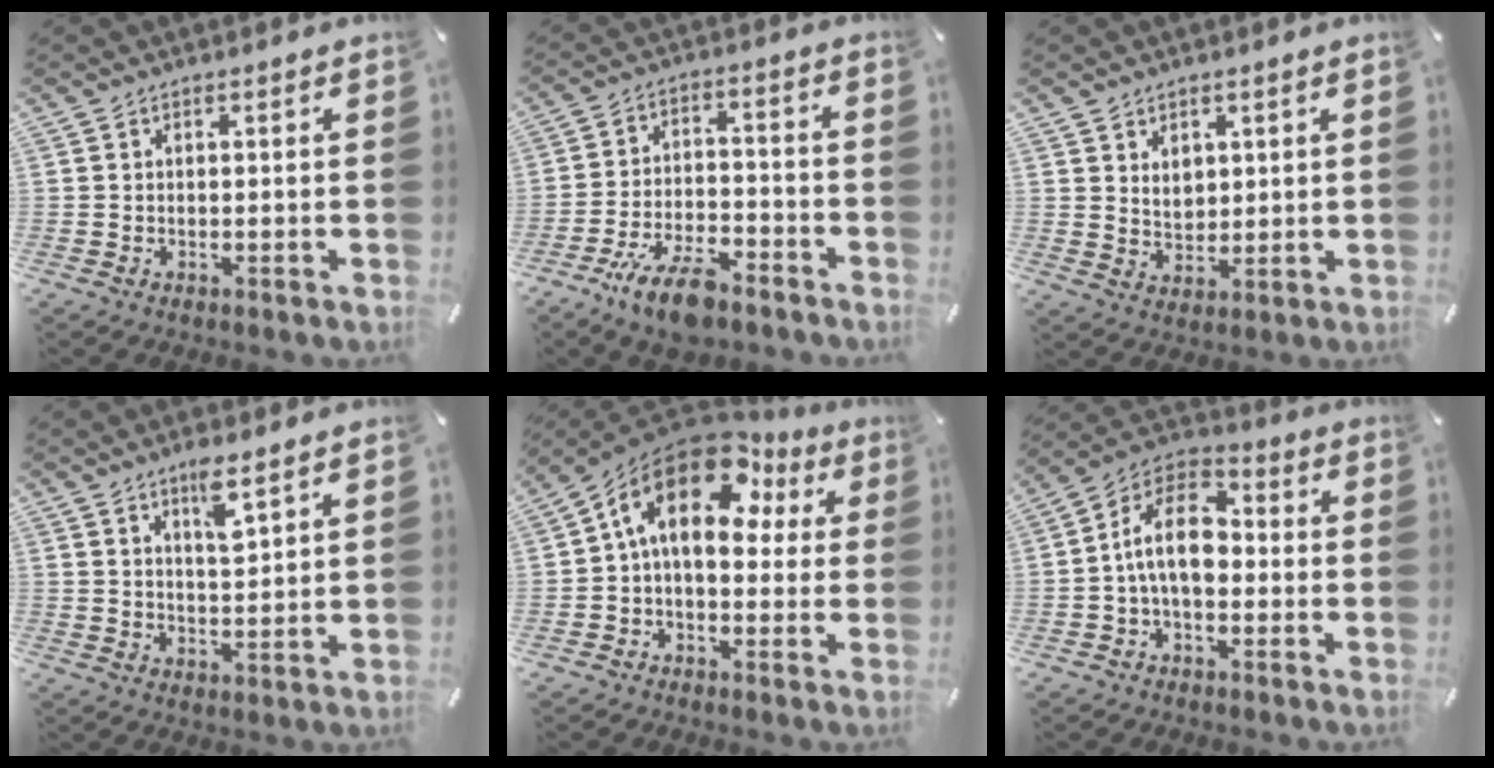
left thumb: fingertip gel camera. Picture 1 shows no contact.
{"total": 11.9, "force": [-8.4, 4.4, 7.1], "torque": [-0.133, 0.047, -0.154]}
{"total": 4.6, "force": [2.2, 3.8, 1.5], "torque": [-0.019, -0.009, 0.037]}
{"total": 6.1, "force": [4.2, 1.6, 4.1], "torque": [-0.059, -0.025, 0.067]}
{"total": 15.7, "force": [4.6, 9.6, 11.6], "torque": [-0.212, -0.011, 0.074]}
{"total": 12.7, "force": [-1.2, 7.9, 9.9], "torque": [-0.206, 0.015, -0.021]}